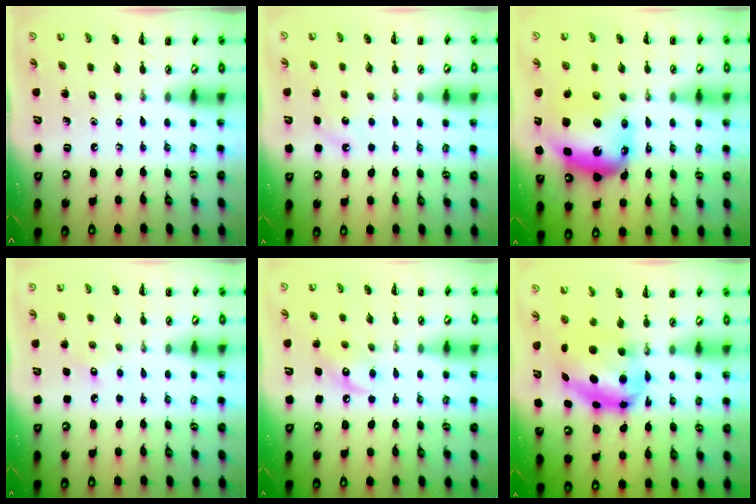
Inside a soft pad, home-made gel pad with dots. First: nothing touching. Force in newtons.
{"total": 4.9, "press": 4.7, "slide": 1.4}
{"total": 9.5, "press": 9.0, "slide": 2.9}
{"total": 5.4, "press": 5.3, "slide": 1.3}
{"total": 8.8, "press": 8.8, "slide": 0.4}
{"total": 7.5, "press": 7.3, "slide": 1.6}